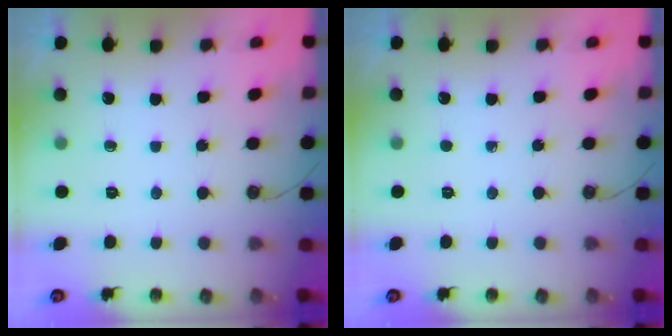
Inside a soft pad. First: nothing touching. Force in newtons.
{"total": 0.0}